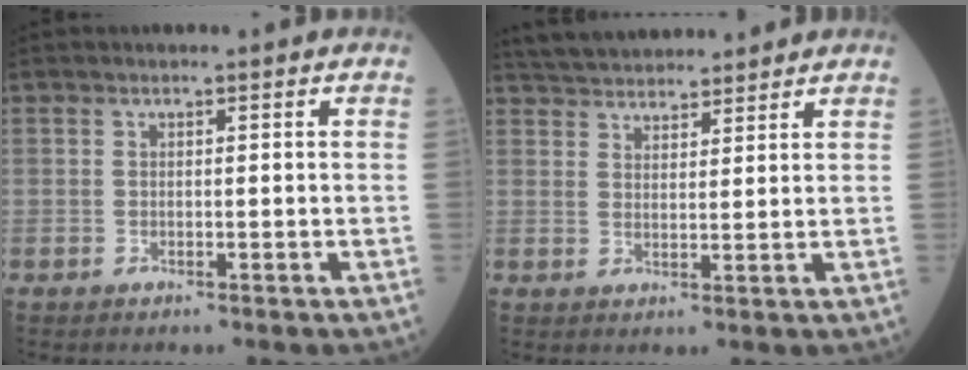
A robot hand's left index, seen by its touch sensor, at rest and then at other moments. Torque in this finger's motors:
{"motor_torque": [0.02, -0.74, 0.19, 0.09]}